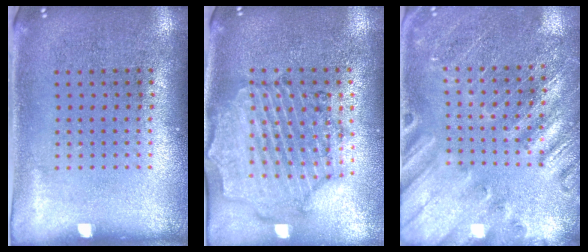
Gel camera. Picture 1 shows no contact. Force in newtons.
{"total": 1.6, "press": 1.6, "slide": 0.4}
{"total": 2.4, "press": 2.4, "slide": 0.3}